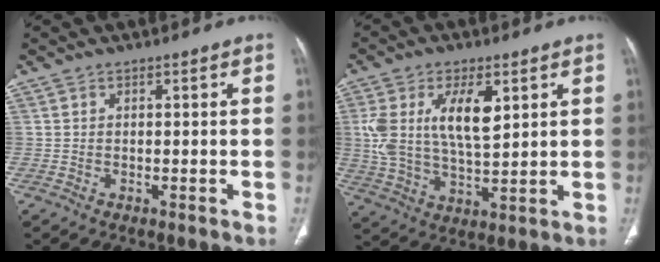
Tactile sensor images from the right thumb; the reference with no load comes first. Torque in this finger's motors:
{"motor_torque": [0.72, 0.83, 1.01, 0.50, 0.18]}